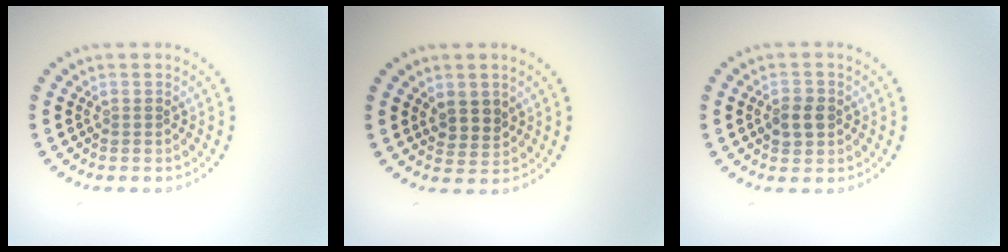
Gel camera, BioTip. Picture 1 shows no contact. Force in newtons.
{"total": 2.2, "press": 2.0, "slide": 0.9}
{"total": 2.3, "press": 2.3, "slide": 0.4}